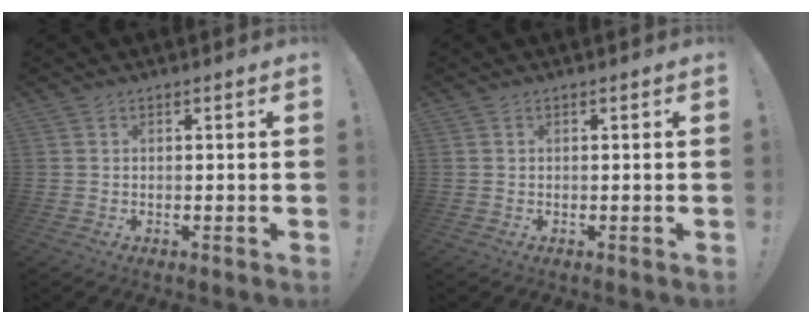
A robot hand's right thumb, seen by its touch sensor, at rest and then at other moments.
{"total": 0.0}